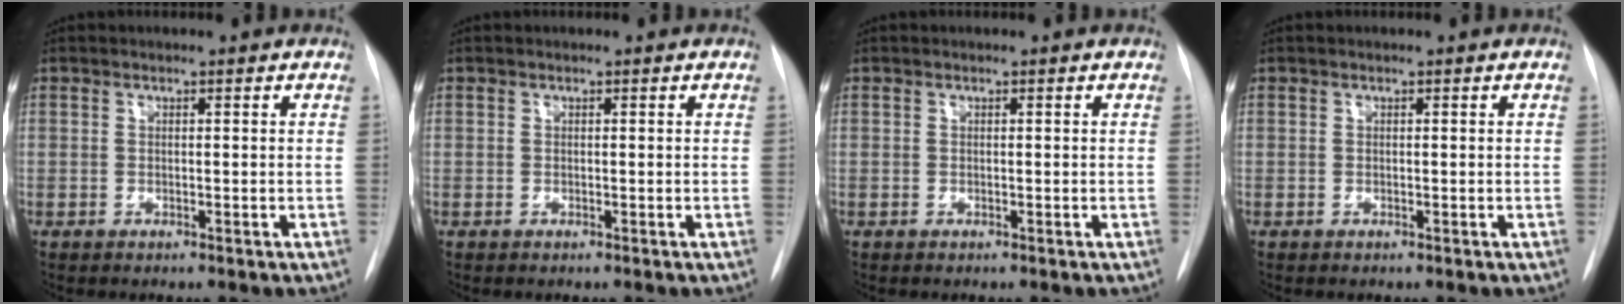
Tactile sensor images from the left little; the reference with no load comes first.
{"total": 0.0}
{"total": 0.0}
{"total": 0.0}